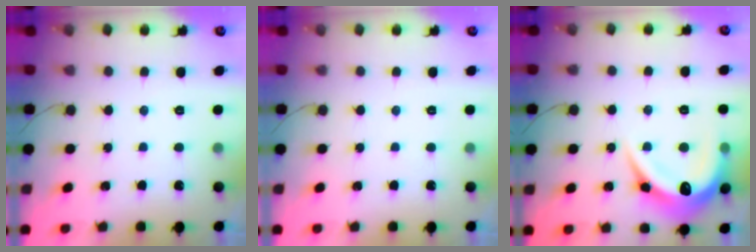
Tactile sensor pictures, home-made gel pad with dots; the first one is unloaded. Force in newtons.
{"total": 0.0}
{"total": 15.6, "press": 15.6, "slide": 0.4}